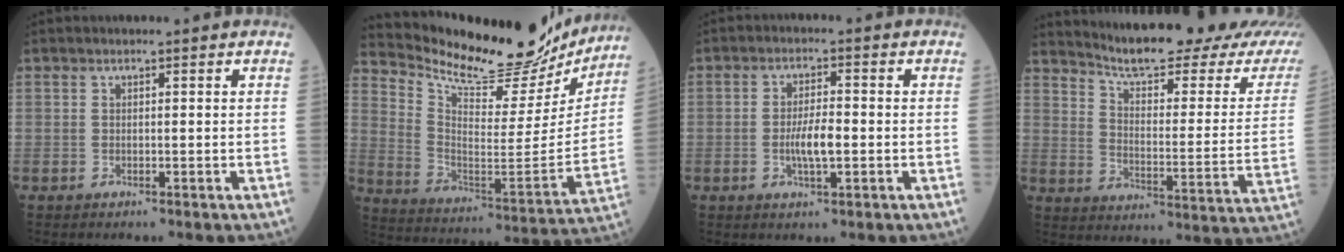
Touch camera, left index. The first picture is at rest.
{"total": 23.8, "force": [22.0, 4.9, 7.7], "torque": [-0.134, -0.055, 0.316]}
{"total": 4.5, "force": [-1.1, 0.9, 4.2], "torque": [-0.082, -0.005, -0.021]}
{"total": 21.0, "force": [19.2, 1.6, 8.4], "torque": [-0.115, -0.073, 0.246]}